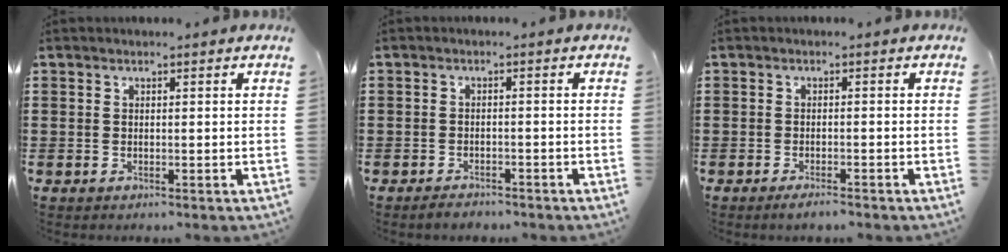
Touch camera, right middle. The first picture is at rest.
{"total": 1.6, "force": [-1.5, 0.5, 0.1], "torque": [-0.006, 0.003, -0.033]}
{"total": 1.5, "force": [-1.2, 0.1, 0.9], "torque": [-0.016, -0.003, -0.021]}